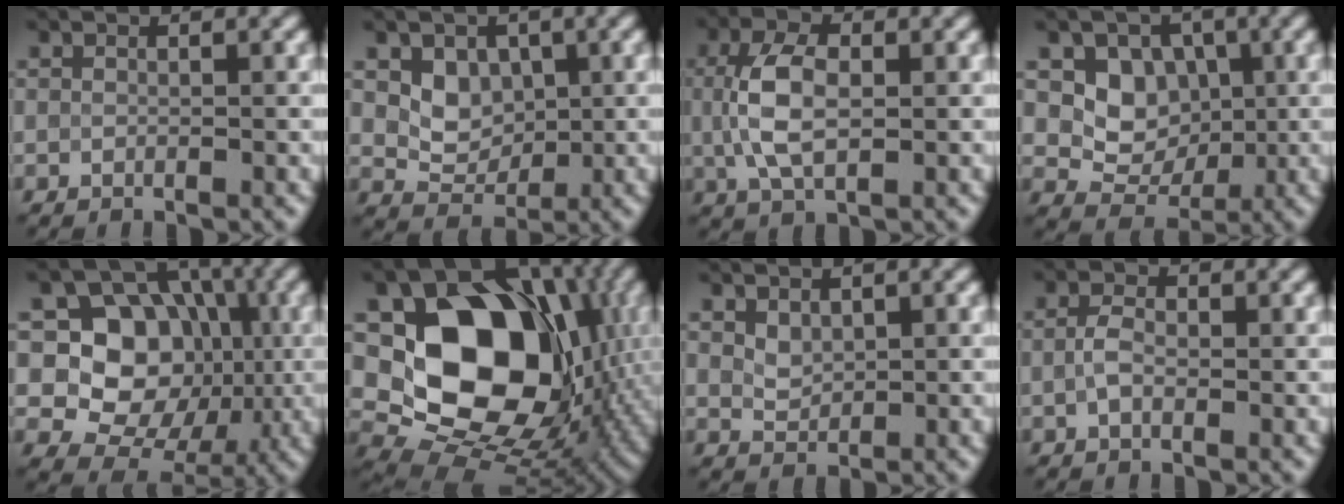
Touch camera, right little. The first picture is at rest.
{"total": 3.3, "force": [1.2, 2.5, 1.7], "torque": [-0.021, -0.009, 0.024]}
{"total": 5.6, "force": [1.0, 3.1, 4.5], "torque": [-0.093, -0.002, 0.019]}
{"total": 4.4, "force": [0.9, 3.7, 2.2], "torque": [-0.023, -0.007, 0.017]}
{"total": 10.8, "force": [0.0, 9.2, 5.6], "torque": [-0.073, 0.001, -0.027]}
{"total": 14.5, "force": [1.6, 10.9, 9.4], "torque": [-0.131, -0.021, 0.026]}
{"total": 2.1, "force": [1.0, 1.3, 1.2], "torque": [-0.022, -0.003, 0.023]}
{"total": 1.4, "force": [-0.1, 0.8, 1.1], "torque": [-0.024, 0.004, -0.007]}